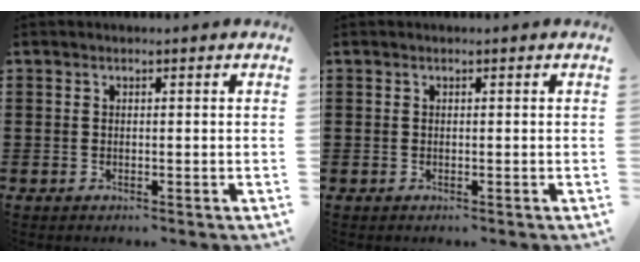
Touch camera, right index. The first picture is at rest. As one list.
[{"total": 0.0}]